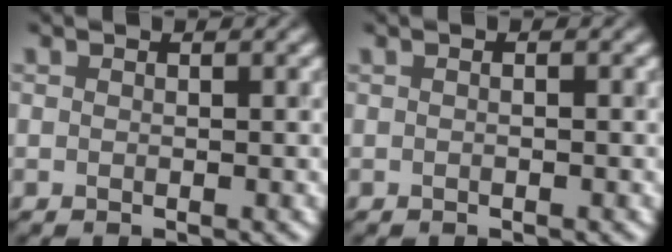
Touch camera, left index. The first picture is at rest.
{"total": 0.6, "force": [-0.1, 0.2, 0.5], "torque": [-0.001, -0.006, -0.007]}